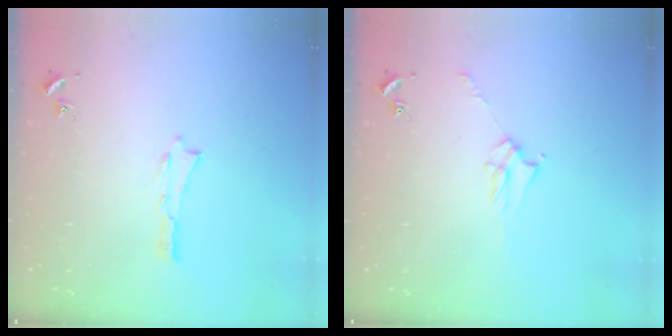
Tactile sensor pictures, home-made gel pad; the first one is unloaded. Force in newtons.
{"total": 4.2, "press": 4.2, "slide": 0.6}